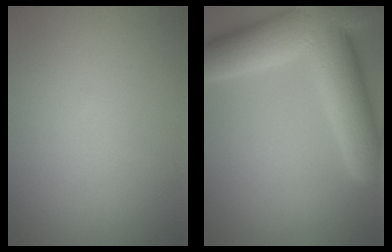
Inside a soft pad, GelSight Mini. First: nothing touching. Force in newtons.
{"total": 11.6, "press": 11.6, "slide": 0.6}